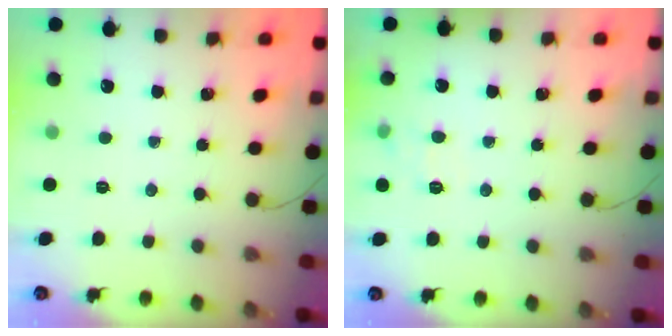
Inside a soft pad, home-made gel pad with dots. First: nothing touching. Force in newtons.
{"total": 5.0, "press": 4.5, "slide": 2.1}